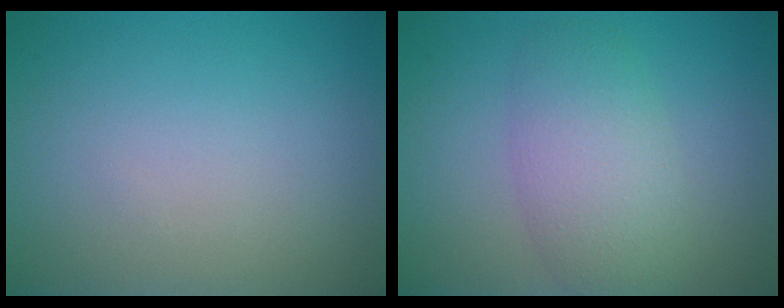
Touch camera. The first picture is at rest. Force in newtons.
{"total": 4.6, "press": 4.6, "slide": 0.1}